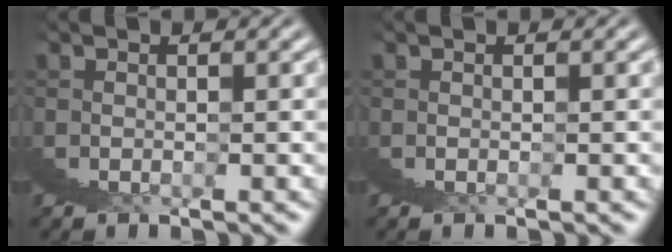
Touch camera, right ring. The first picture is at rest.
{"total": 0.0}